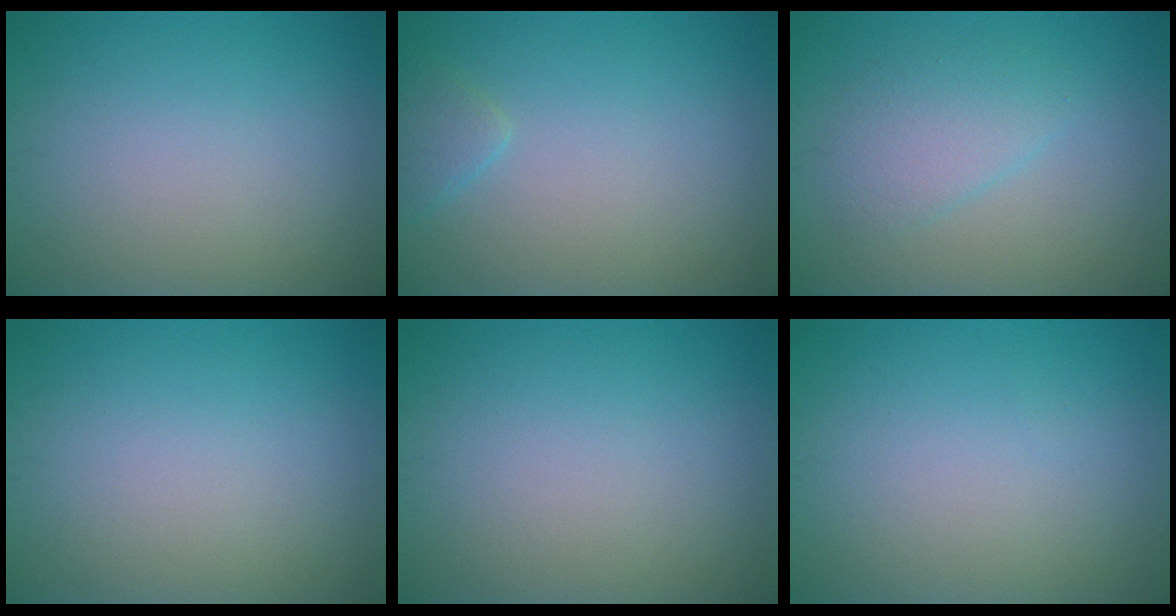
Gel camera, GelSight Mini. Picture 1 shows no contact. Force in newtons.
{"total": 1.4, "press": 1.4, "slide": 0.2}
{"total": 2.9, "press": 2.9, "slide": 0.2}
{"total": 0.0}
{"total": 0.0}
{"total": 0.0}